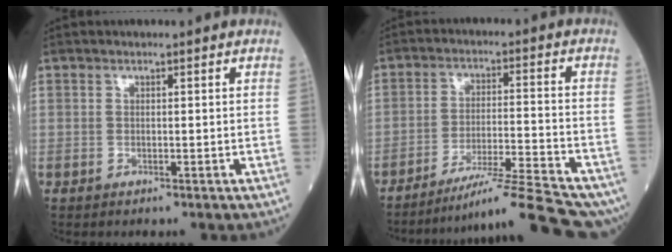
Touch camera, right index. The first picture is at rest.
{"total": 13.2, "force": [-11.8, -1.8, 5.7], "torque": [-0.079, 0.001, -0.187]}